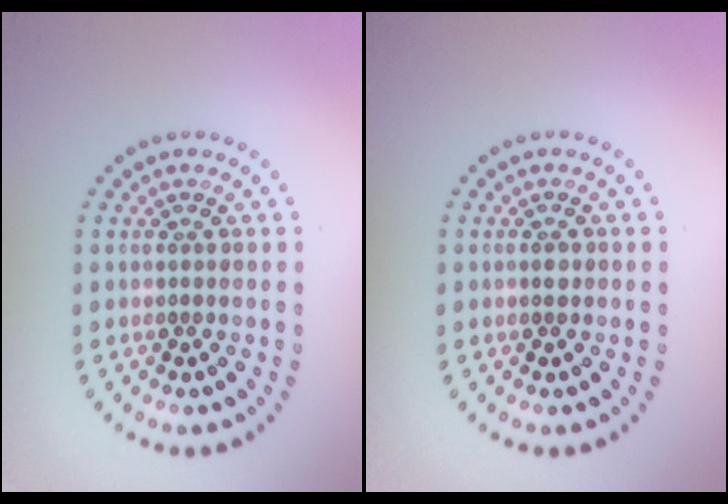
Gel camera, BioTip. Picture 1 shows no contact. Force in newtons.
{"total": 0.7, "press": 0.6, "slide": 0.2}